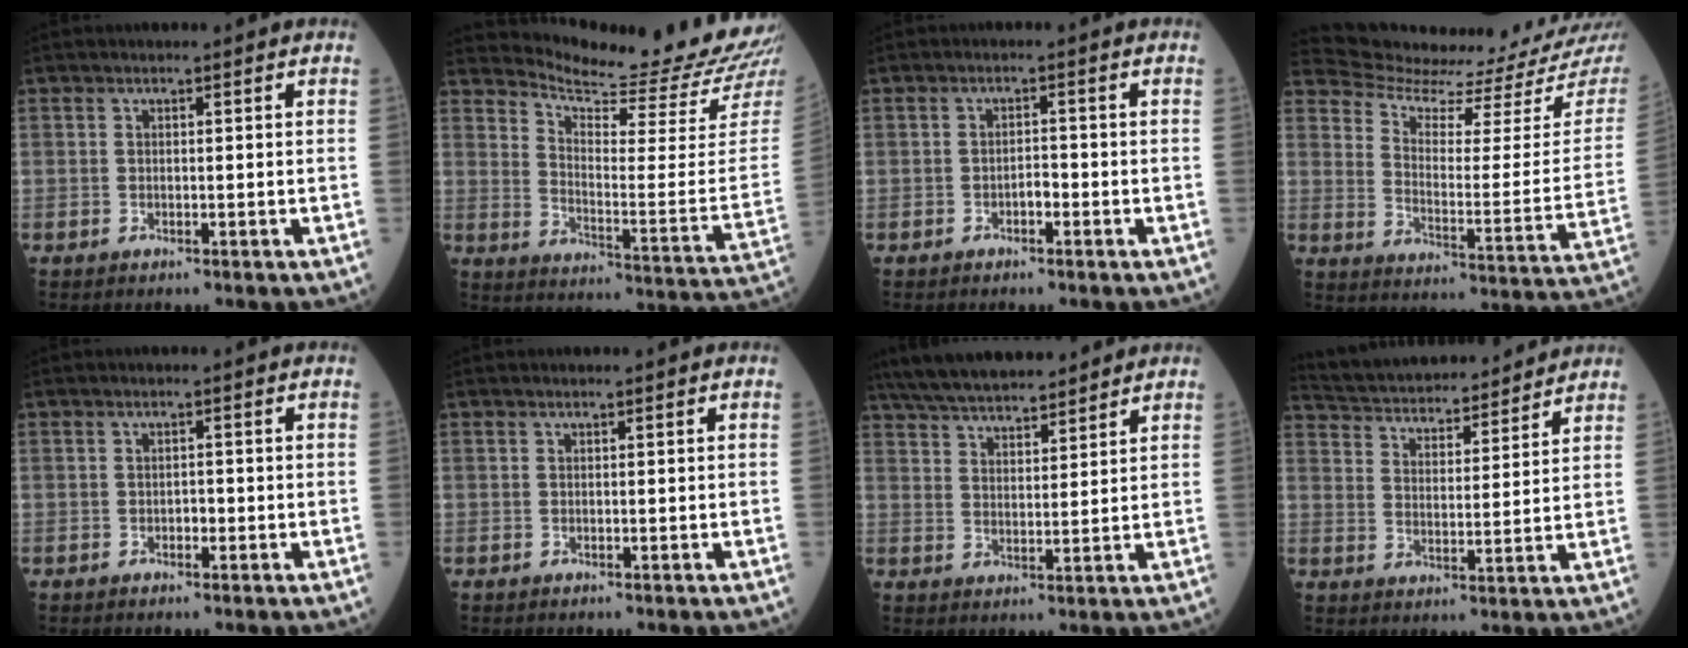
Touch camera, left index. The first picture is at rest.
{"total": 19.7, "force": [19.1, -1.0, 4.7], "torque": [-0.089, -0.121, 0.249]}
{"total": 1.4, "force": [-0.8, 0.5, 1.0], "torque": [-0.014, 0.003, -0.015]}
{"total": 17.0, "force": [16.3, 0.3, 4.5], "torque": [-0.080, -0.096, 0.218]}
{"total": 0.8, "force": [-0.3, 0.5, 0.6], "torque": [-0.008, 0.002, -0.007]}
{"total": 0.0}
{"total": 14.6, "force": [12.9, 2.9, 6.0], "torque": [-0.108, 0.034, 0.212]}
{"total": 19.0, "force": [17.8, 3.5, 5.9], "torque": [-0.106, 0.027, 0.266]}